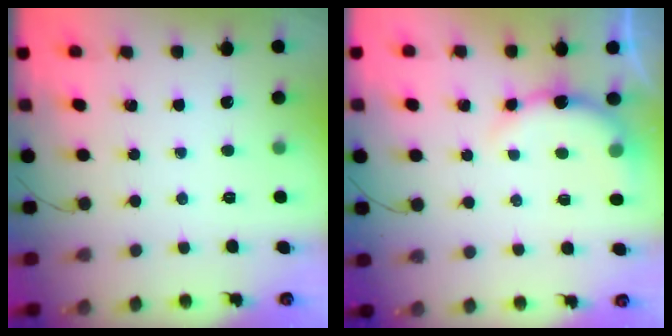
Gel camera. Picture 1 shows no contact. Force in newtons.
{"total": 6.7, "press": 6.6, "slide": 1.2}